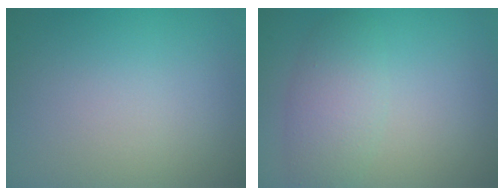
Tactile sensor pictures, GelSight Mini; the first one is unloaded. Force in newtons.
{"total": 3.5, "press": 3.5, "slide": 0.2}